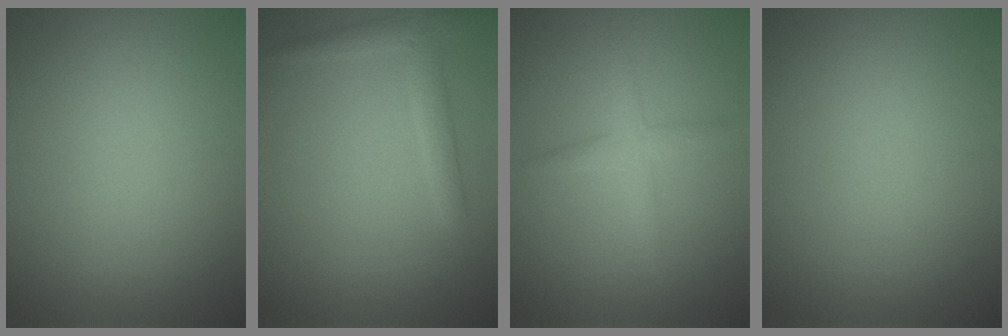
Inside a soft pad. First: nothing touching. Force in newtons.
{"total": 2.3, "press": 2.2, "slide": 0.2}
{"total": 2.0, "press": 2.0, "slide": 0.1}
{"total": 0.0}